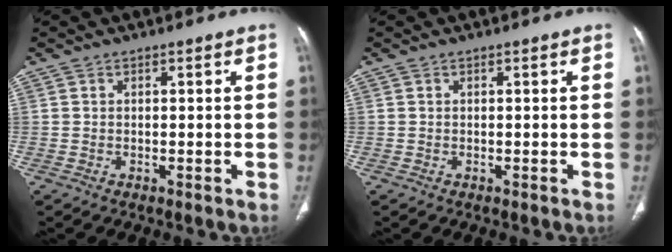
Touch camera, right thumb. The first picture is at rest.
{"total": 0.0}